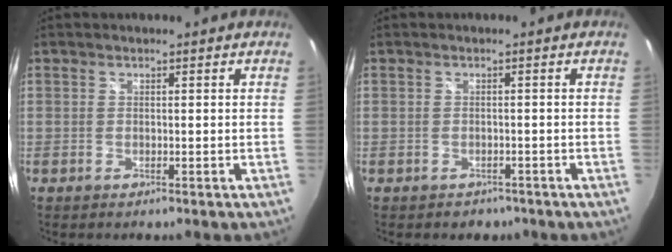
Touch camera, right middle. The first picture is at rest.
{"total": 2.8, "force": [-1.9, 2.0, 0.6], "torque": [-0.015, -0.005, -0.024]}